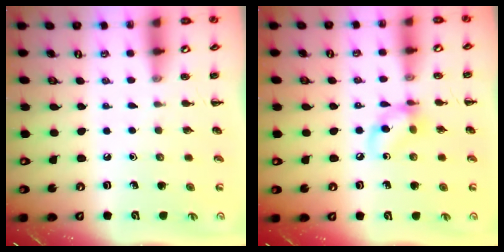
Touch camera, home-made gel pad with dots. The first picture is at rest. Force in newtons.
{"total": 9.0, "press": 8.9, "slide": 1.2}